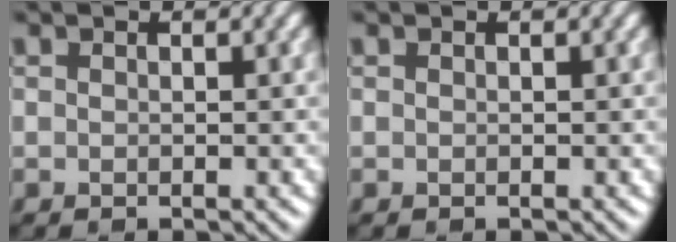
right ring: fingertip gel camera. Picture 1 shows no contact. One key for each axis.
{"total": 0.0}